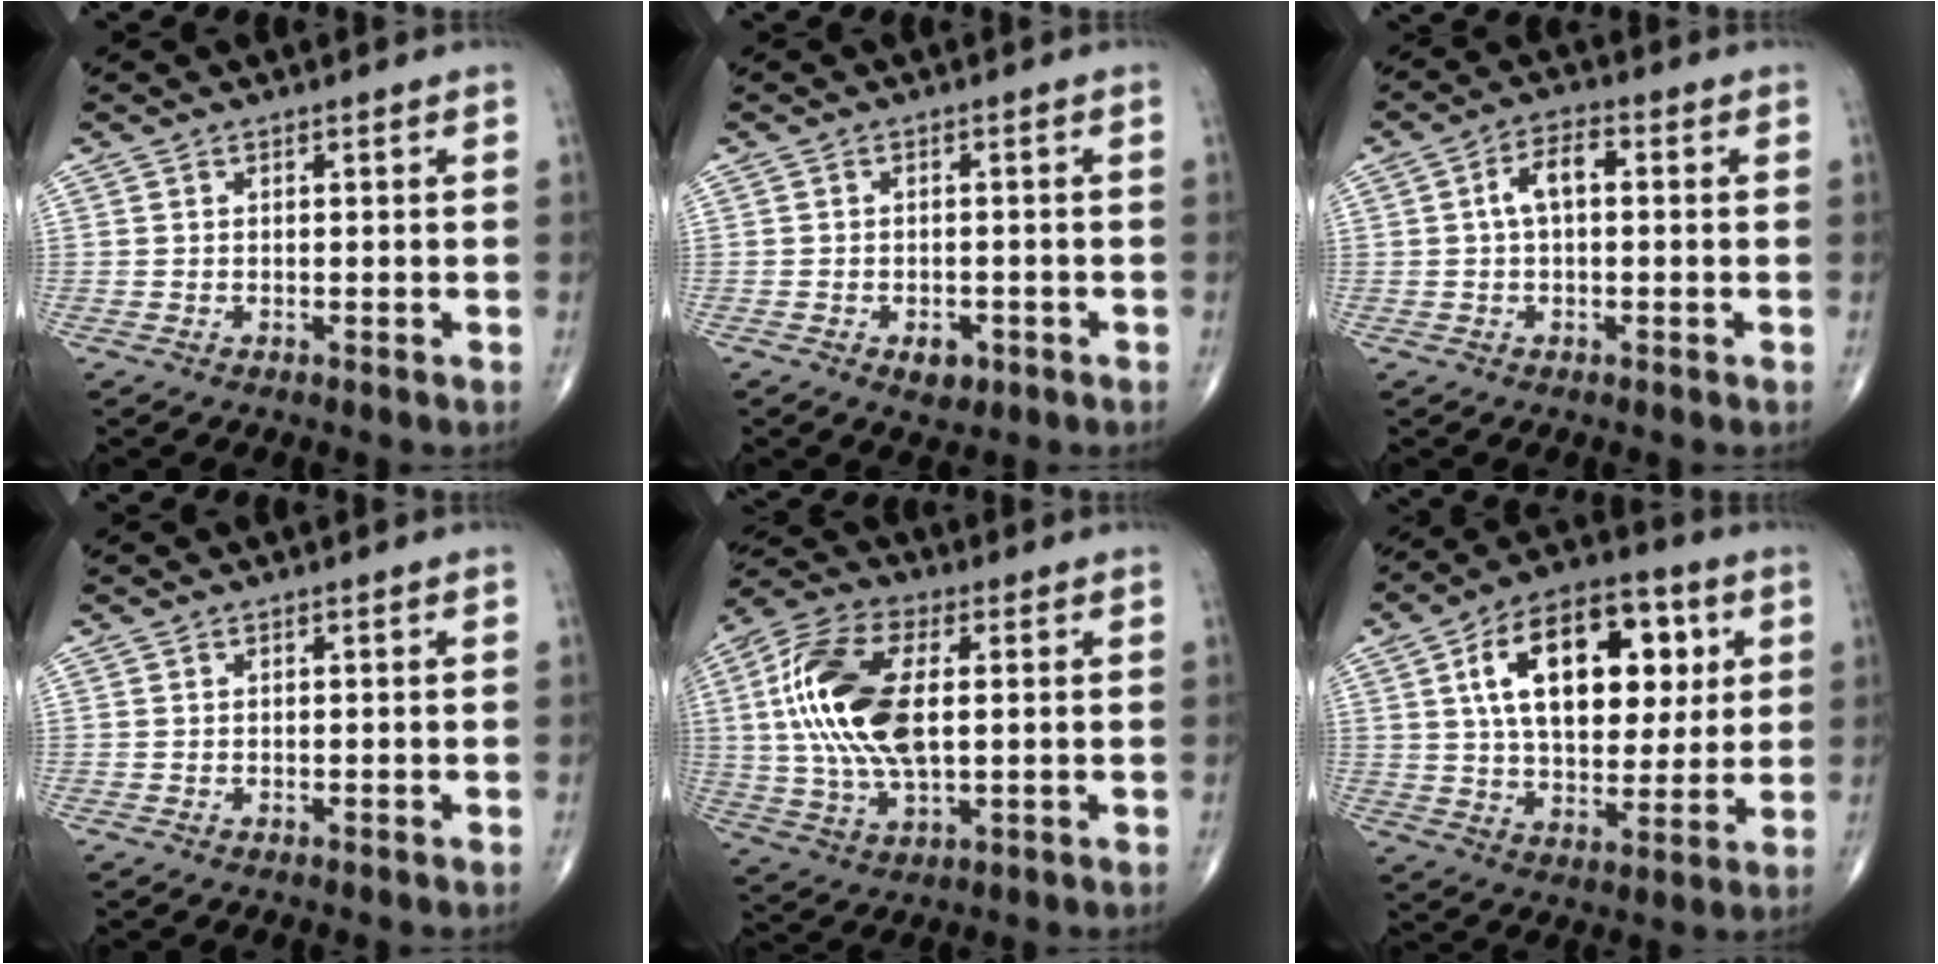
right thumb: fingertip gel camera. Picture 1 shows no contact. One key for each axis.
{"total": 3.3, "fx": -1.5, "fy": 2.1, "fz": 2.0, "tx": -0.018, "ty": 0.002, "tz": -0.017}
{"total": 5.3, "fx": 0.5, "fy": 2.8, "fz": 4.5, "tx": -0.082, "ty": 0.019, "tz": 0.001}
{"total": 0.0}
{"total": 18.2, "fx": 2.3, "fy": 9.1, "fz": 15.6, "tx": -0.328, "ty": 0.006, "tz": 0.040}
{"total": 21.8, "fx": 6.1, "fy": 12.4, "fz": 16.9, "tx": -0.231, "ty": -0.001, "tz": 0.095}